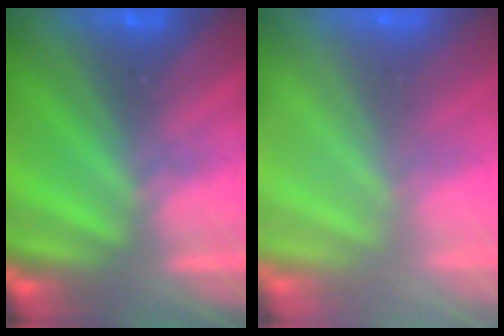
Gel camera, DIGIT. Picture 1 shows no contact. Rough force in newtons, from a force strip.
{"total": 9.0}